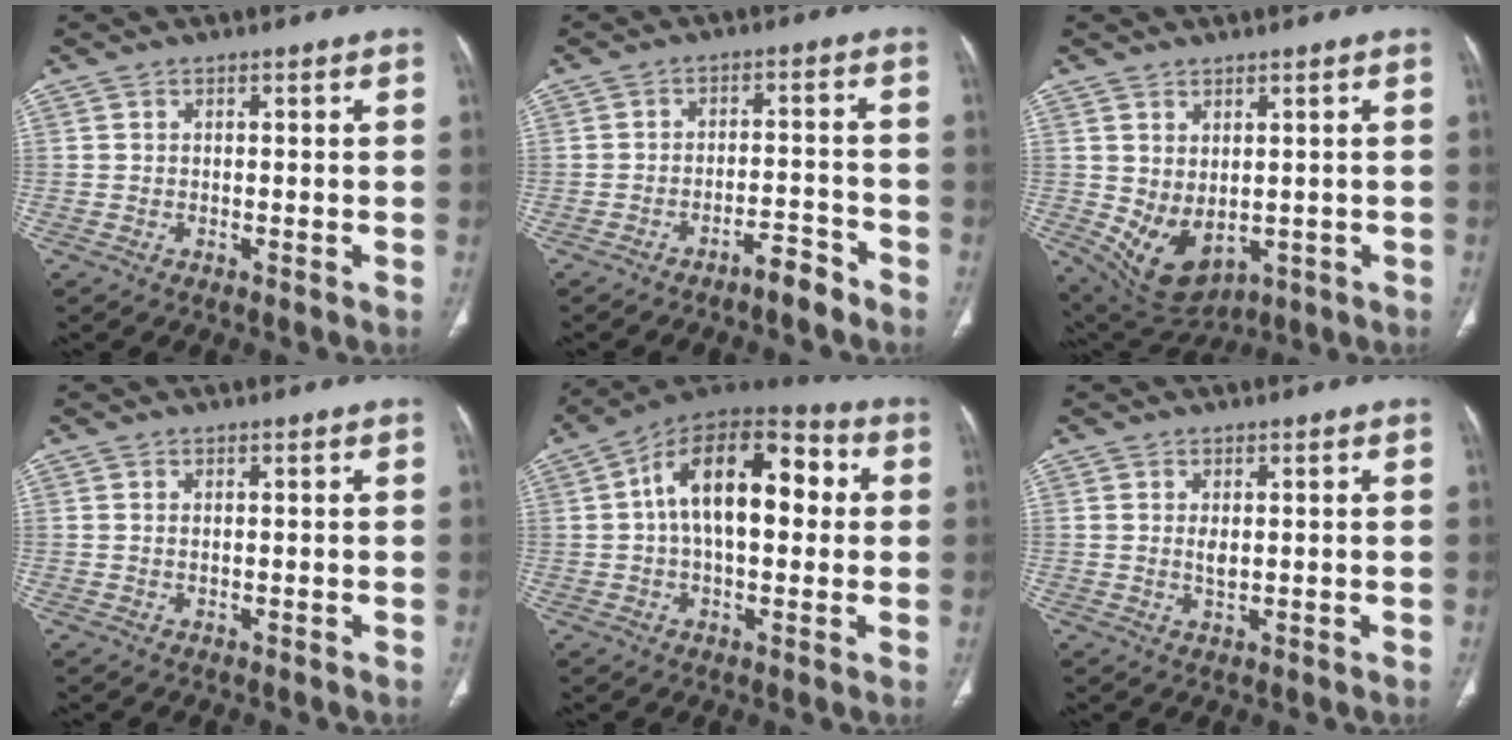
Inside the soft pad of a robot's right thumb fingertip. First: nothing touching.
{"total": 4.3, "force": [-3.6, 1.0, 2.2], "torque": [-0.032, 0.034, -0.058]}
{"total": 8.9, "force": [-0.6, 5.7, 6.8], "torque": [-0.108, -0.007, 0.023]}
{"total": 0.5, "force": [0.2, 0.2, 0.4], "torque": [-0.012, 0.002, 0.006]}
{"total": 19.0, "force": [2.9, 10.1, 15.9], "torque": [-0.235, 0.037, 0.036]}
{"total": 2.0, "force": [0.4, 0.9, 1.7], "torque": [-0.031, -0.006, 0.013]}